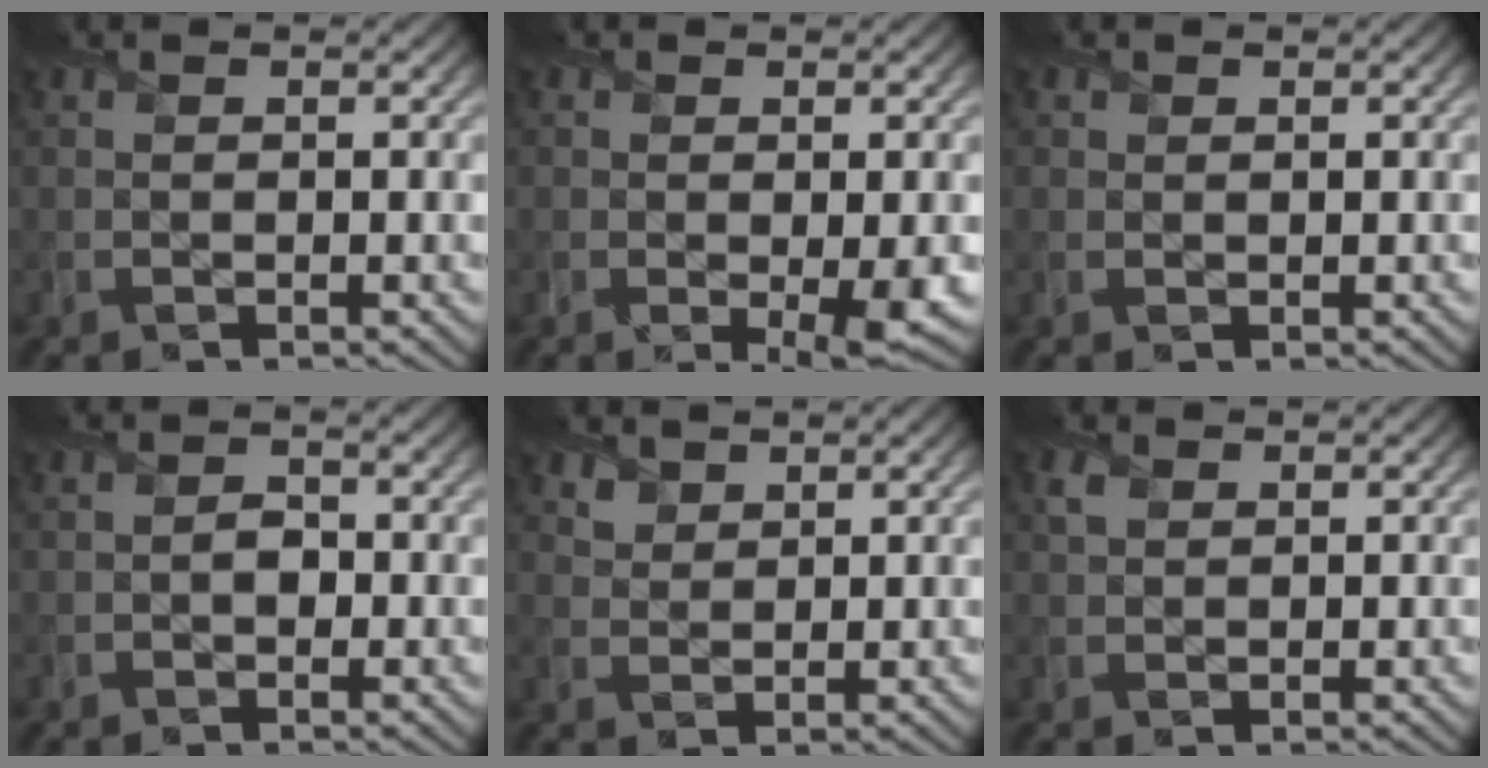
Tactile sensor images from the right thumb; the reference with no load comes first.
{"total": 3.6, "force": [-0.7, 1.5, 3.1], "torque": [-0.049, -0.014, -0.009]}
{"total": 0.7, "force": [0.4, 0.5, 0.1], "torque": [0.002, -0.002, 0.007]}
{"total": 1.7, "force": [-0.5, 1.4, 0.9], "torque": [-0.014, 0.000, -0.017]}
{"total": 2.3, "force": [1.7, 1.5, 0.5], "torque": [-0.014, -0.004, 0.036]}
{"total": 1.7, "force": [0.9, 1.3, 0.8], "torque": [-0.019, 0.003, 0.016]}